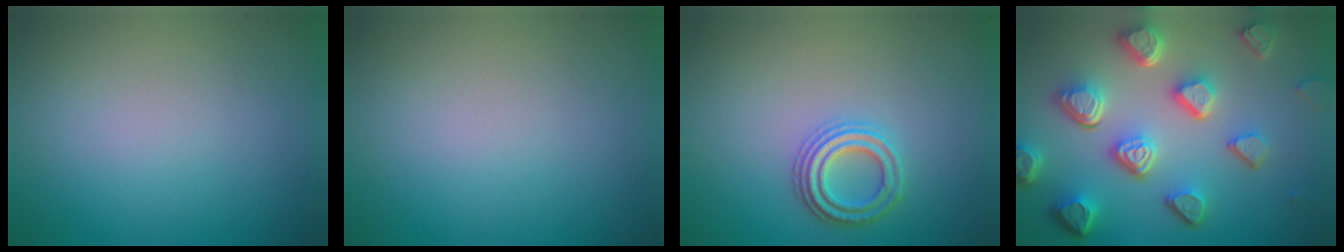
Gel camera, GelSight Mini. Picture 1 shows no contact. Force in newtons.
{"total": 0.0}
{"total": 2.7, "press": 2.6, "slide": 0.8}
{"total": 7.7, "press": 5.7, "slide": 5.3}